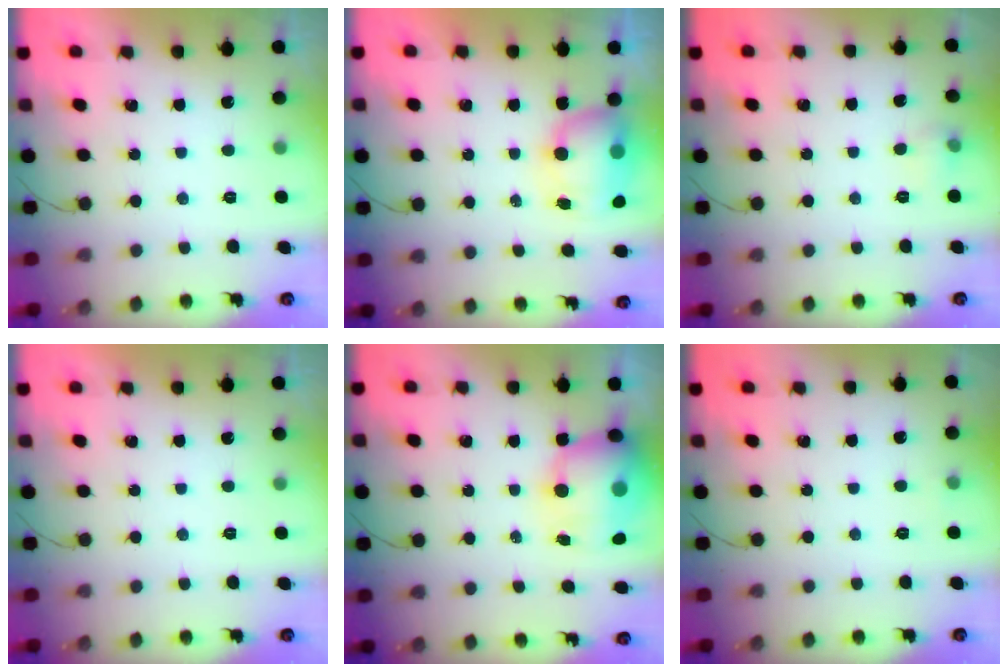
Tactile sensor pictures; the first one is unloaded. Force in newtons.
{"total": 8.7, "press": 8.6, "slide": 1.6}
{"total": 4.9, "press": 4.6, "slide": 1.8}
{"total": 0.0}
{"total": 15.1, "press": 14.7, "slide": 3.7}
{"total": 2.7, "press": 2.0, "slide": 1.8}